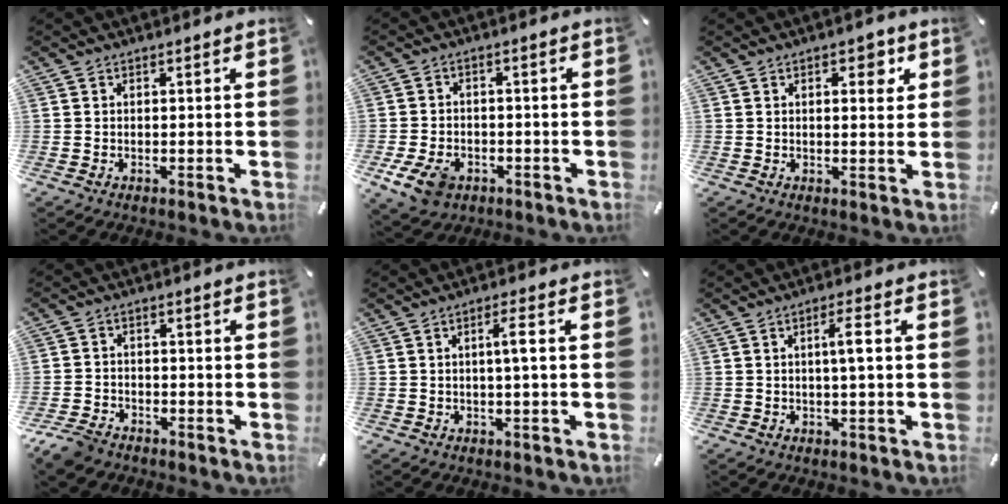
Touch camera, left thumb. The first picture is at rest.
{"total": 7.3, "force": [-3.0, 5.3, 4.1], "torque": [-0.087, 0.007, -0.057]}
{"total": 4.0, "force": [1.7, 2.1, 3.0], "torque": [-0.032, -0.005, 0.020]}
{"total": 5.2, "force": [-4.2, 2.6, 1.7], "torque": [-0.048, 0.016, -0.086]}
{"total": 3.9, "force": [0.3, 0.4, 3.9], "torque": [-0.075, 0.003, 0.001]}
{"total": 4.3, "force": [0.4, 0.5, 4.2], "torque": [-0.081, 0.003, 0.003]}